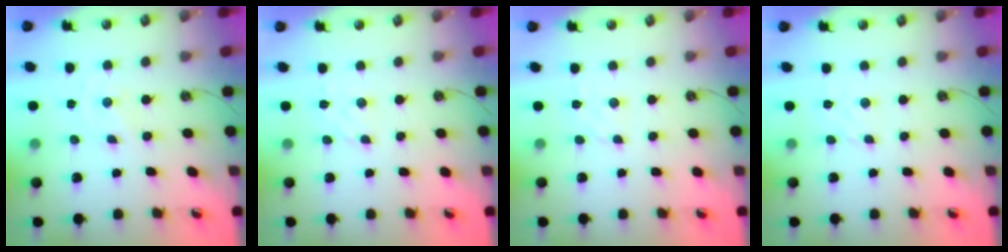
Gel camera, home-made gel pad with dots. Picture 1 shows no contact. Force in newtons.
{"total": 5.6, "press": 5.5, "slide": 0.6}
{"total": 3.6, "press": 3.5, "slide": 0.5}
{"total": 1.5, "press": 1.4, "slide": 0.6}